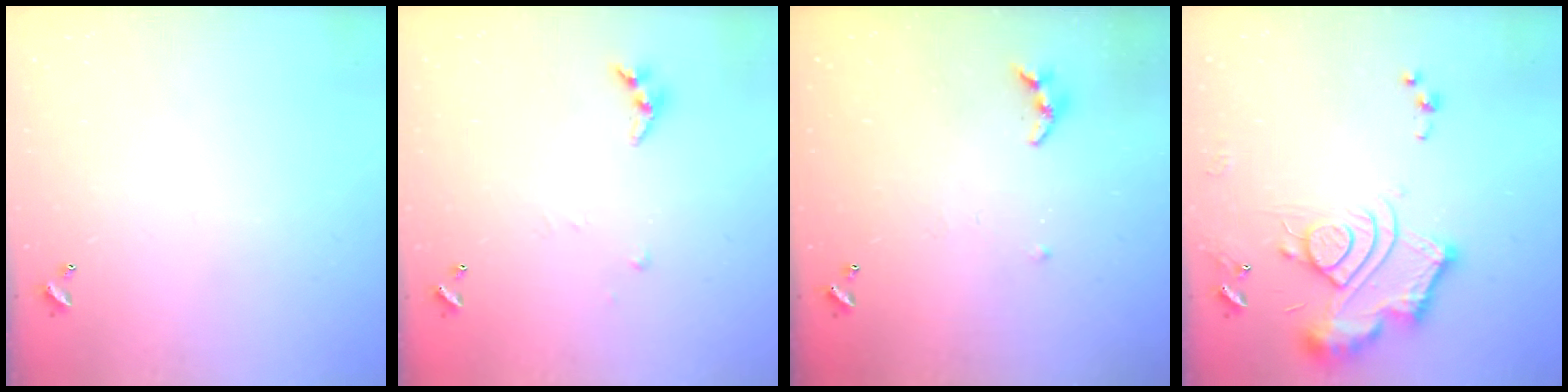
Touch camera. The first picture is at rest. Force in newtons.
{"total": 4.4, "press": 4.4, "slide": 0.3}
{"total": 4.0, "press": 3.9, "slide": 0.5}
{"total": 14.1, "press": 14.1, "slide": 1.3}